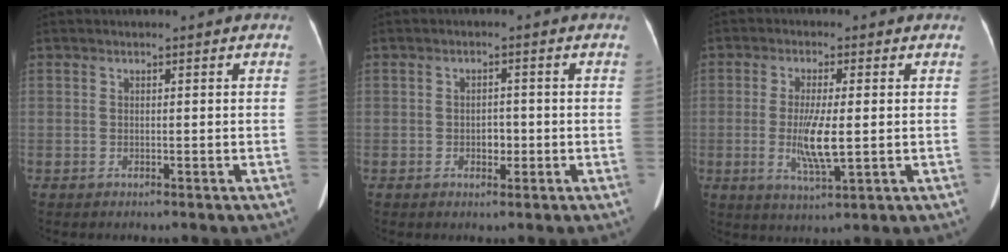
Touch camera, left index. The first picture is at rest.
{"total": 2.1, "force": [-1.2, 1.3, 1.2], "torque": [-0.015, -0.014, -0.019]}
{"total": 6.3, "force": [-1.0, 0.9, 6.1], "torque": [-0.122, -0.033, -0.020]}